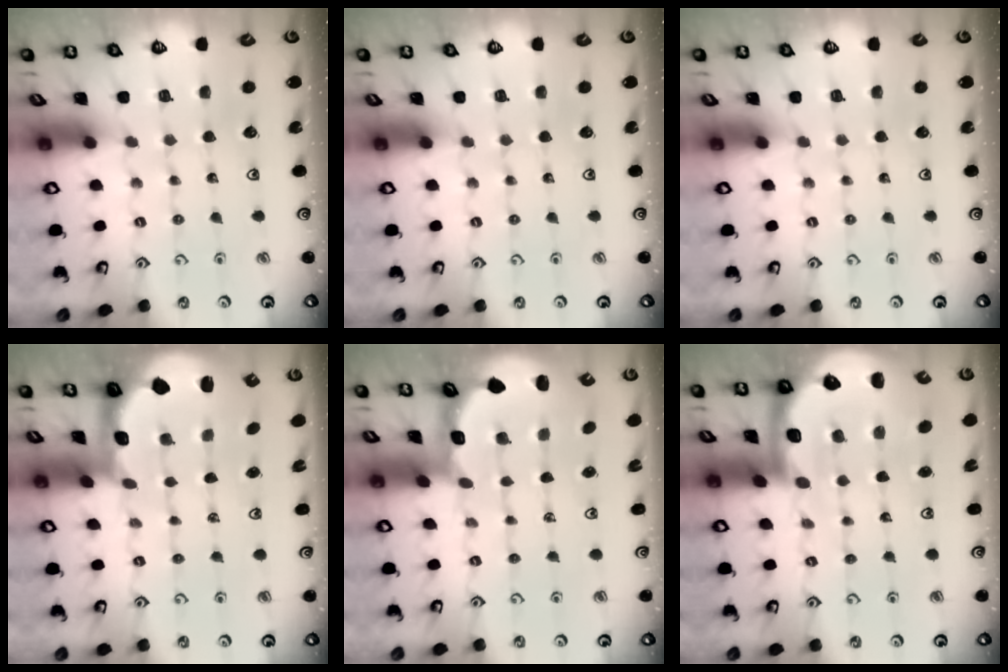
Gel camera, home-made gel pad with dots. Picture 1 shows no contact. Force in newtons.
{"total": 0.0}
{"total": 0.0}
{"total": 1.6, "press": 1.2, "slide": 1.1}
{"total": 2.9, "press": 1.9, "slide": 2.2}
{"total": 6.5, "press": 6.3, "slide": 1.7}